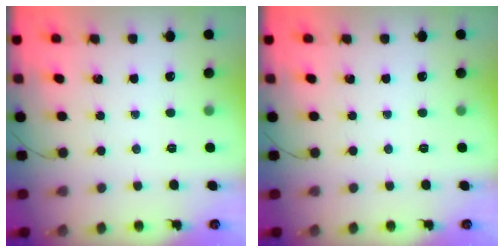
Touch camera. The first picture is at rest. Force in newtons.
{"total": 0.0}